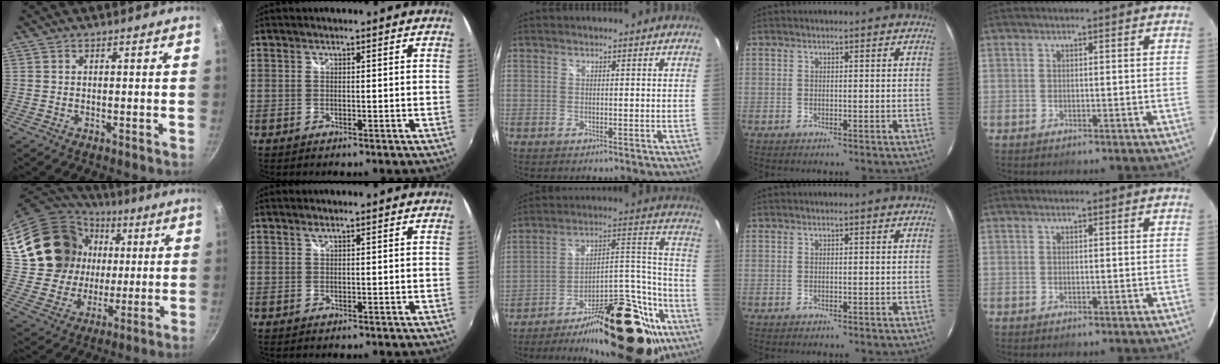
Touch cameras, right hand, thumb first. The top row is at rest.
{"thumb": {"total": 23.5, "force": [5.4, 19.5, 11.9], "torque": [-0.210, 0.026, 0.109]}, "index": {"total": 0.5, "force": [0.4, 0.1, 0.3], "torque": [-0.004, 0.002, 0.008]}, "middle": {"total": 29.9, "force": [-19.8, 11.4, 19.2], "torque": [-0.237, 0.045, -0.283]}}